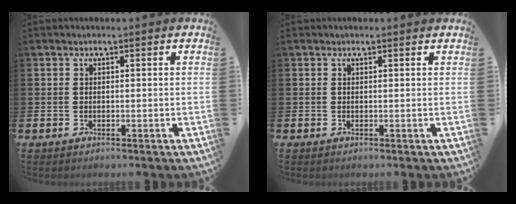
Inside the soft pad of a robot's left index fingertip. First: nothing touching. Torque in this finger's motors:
{"motor_torque": [0.91, -1.23, 0.16, 0.03]}